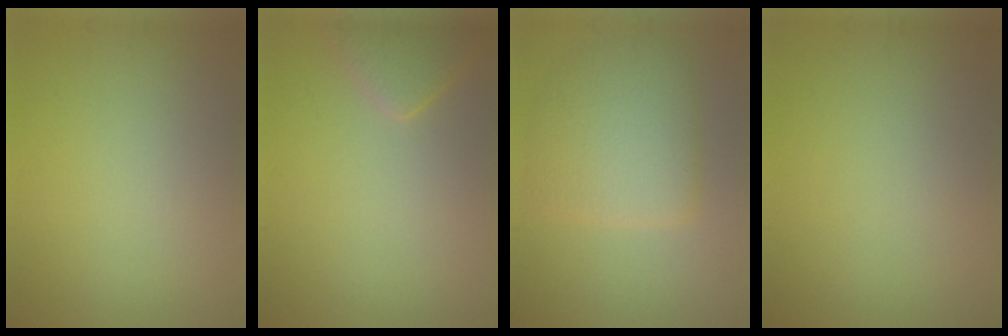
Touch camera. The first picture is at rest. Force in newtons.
{"total": 2.6, "press": 2.6, "slide": 0.2}
{"total": 5.1, "press": 5.1, "slide": 0.4}
{"total": 0.0}